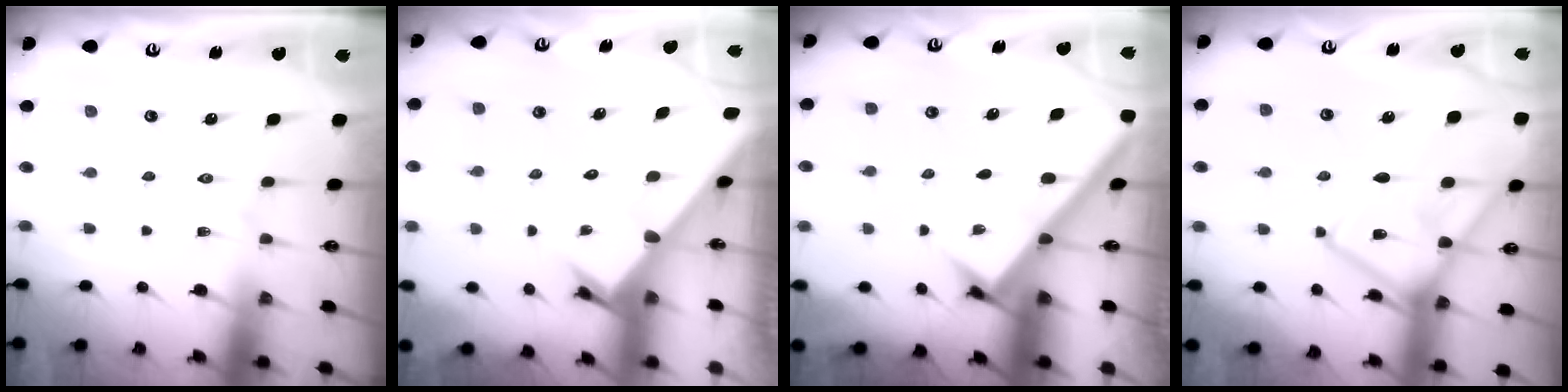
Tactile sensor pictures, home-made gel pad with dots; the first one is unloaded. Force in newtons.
{"total": 2.4, "press": 2.4, "slide": 0.1}
{"total": 2.4, "press": 2.4, "slide": 0.3}
{"total": 16.1, "press": 16.1, "slide": 1.4}